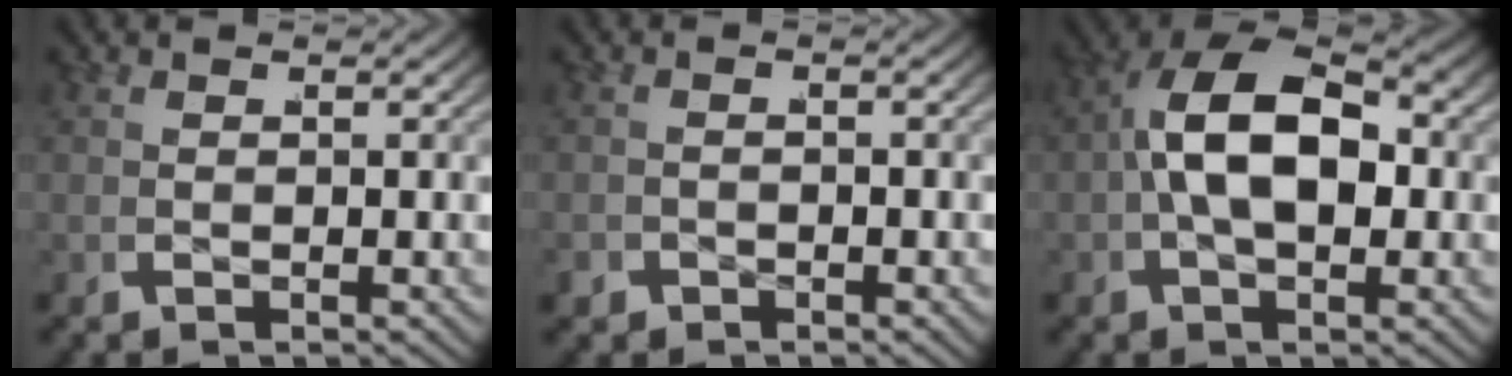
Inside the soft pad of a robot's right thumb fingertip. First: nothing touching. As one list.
[{"total": 1.3, "force": [-1.2, 0.5, -0.2], "torque": [0.006, -0.002, -0.022]}, {"total": 10.4, "force": [0.7, 6.3, 8.2], "torque": [-0.165, -0.013, 0.020]}]